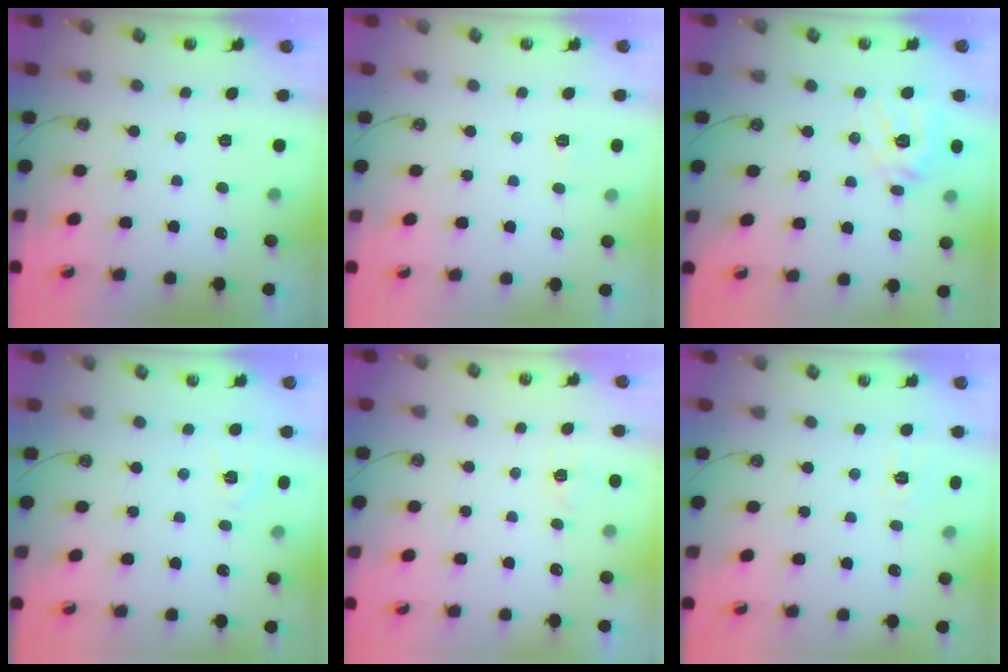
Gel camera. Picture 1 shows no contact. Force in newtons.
{"total": 3.7, "press": 3.7, "slide": 0.4}
{"total": 13.9, "press": 13.8, "slide": 2.0}
{"total": 2.9, "press": 2.9, "slide": 0.4}
{"total": 3.3, "press": 3.2, "slide": 0.5}
{"total": 3.9, "press": 3.9, "slide": 0.6}